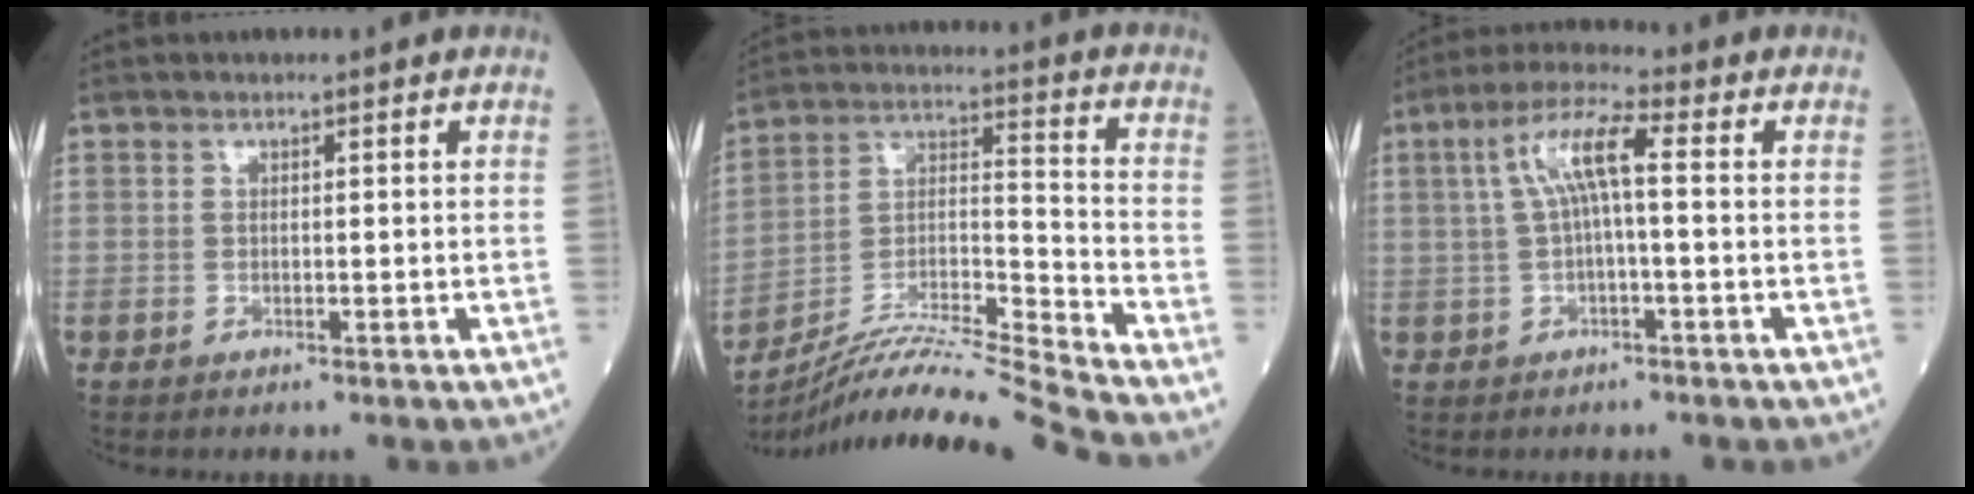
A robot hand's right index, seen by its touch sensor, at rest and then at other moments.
{"total": 16.2, "force": [-15.0, -3.4, 5.2], "torque": [-0.087, 0.013, -0.270]}
{"total": 7.1, "force": [1.0, 1.1, 7.0], "torque": [-0.136, 0.030, 0.016]}